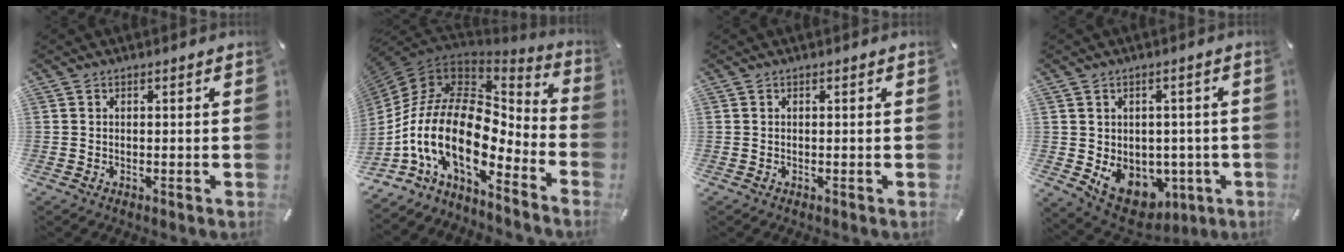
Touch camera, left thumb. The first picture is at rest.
{"total": 20.3, "force": [-5.6, 11.0, 16.1], "torque": [-0.361, -0.021, -0.103]}
{"total": 0.0}
{"total": 10.0, "force": [-2.2, 8.8, 4.4], "torque": [-0.041, 0.000, -0.027]}